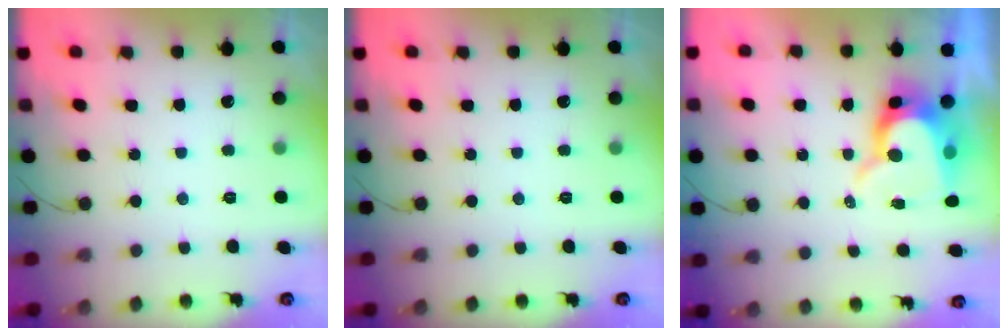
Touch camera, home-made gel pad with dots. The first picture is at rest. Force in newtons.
{"total": 0.0}
{"total": 10.5, "press": 10.5, "slide": 1.0}